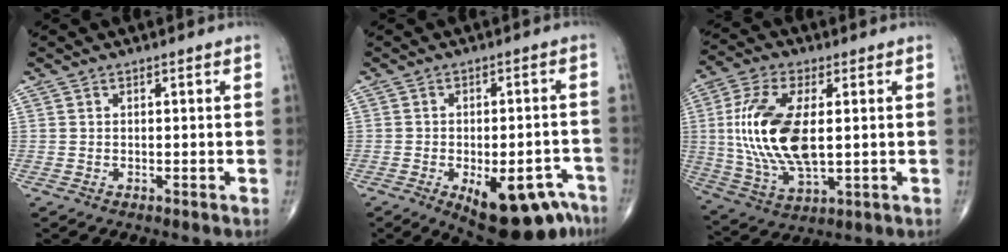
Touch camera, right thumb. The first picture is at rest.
{"total": 16.0, "force": [-8.5, 7.1, 11.5], "torque": [-0.100, 0.039, -0.103]}
{"total": 17.8, "force": [1.4, 8.4, 15.6], "torque": [-0.325, -0.009, 0.033]}